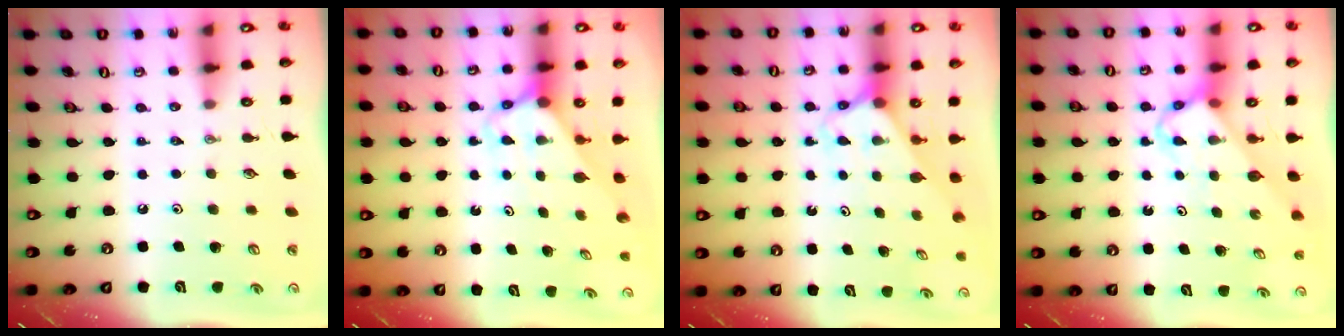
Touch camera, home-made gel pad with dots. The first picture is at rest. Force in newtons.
{"total": 2.9, "press": 2.9, "slide": 0.2}
{"total": 2.6, "press": 2.6, "slide": 0.2}
{"total": 3.6, "press": 3.6, "slide": 0.1}